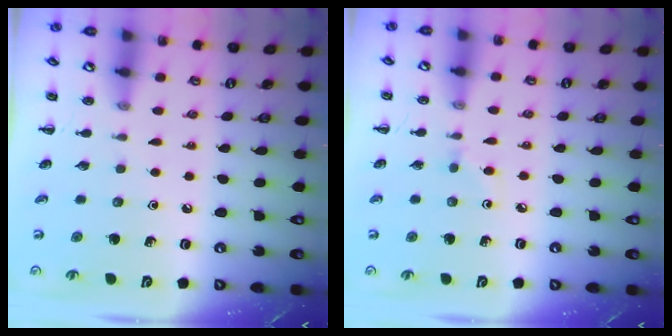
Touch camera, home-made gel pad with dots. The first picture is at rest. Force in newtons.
{"total": 2.0, "press": 1.8, "slide": 0.8}